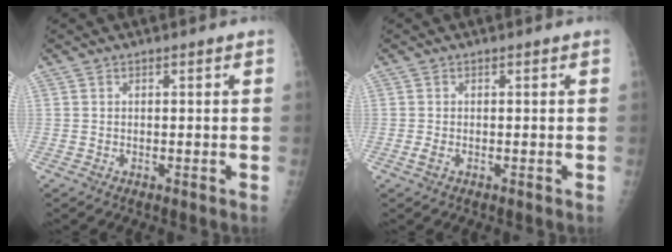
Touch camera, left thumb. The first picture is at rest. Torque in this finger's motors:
{"motor_torque": [-0.33, -0.27, 0.11, -0.04, 0.00]}